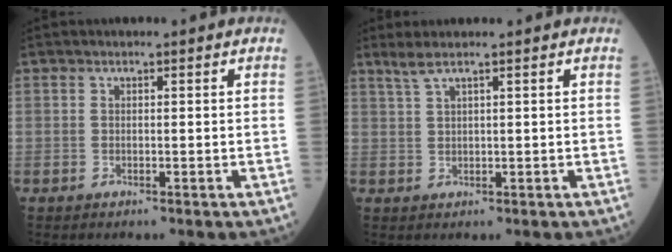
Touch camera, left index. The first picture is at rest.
{"total": 2.3, "force": [1.8, -0.3, 1.4], "torque": [-0.039, 0.010, 0.044]}